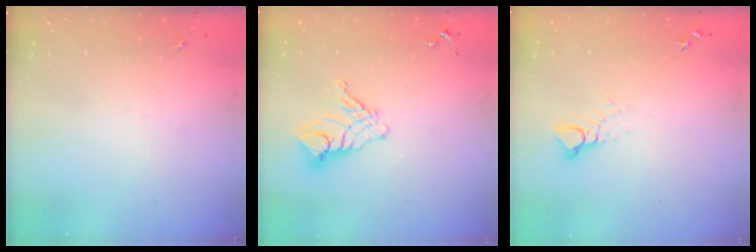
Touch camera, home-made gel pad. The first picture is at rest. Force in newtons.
{"total": 10.7, "press": 10.6, "slide": 1.1}
{"total": 5.0, "press": 5.0, "slide": 0.2}